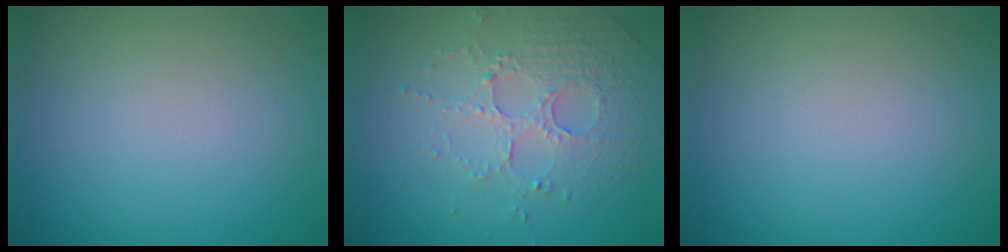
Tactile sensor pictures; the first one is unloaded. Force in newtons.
{"total": 5.1, "press": 3.5, "slide": 3.7}
{"total": 0.0}